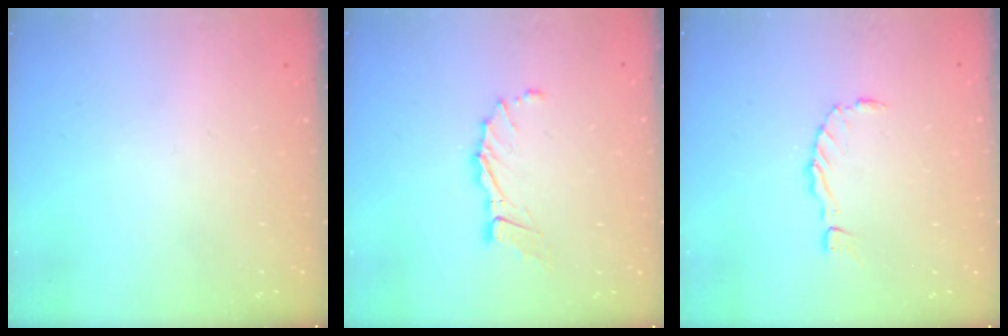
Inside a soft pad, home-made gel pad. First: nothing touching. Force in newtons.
{"total": 8.5, "press": 8.4, "slide": 0.9}
{"total": 0.0}